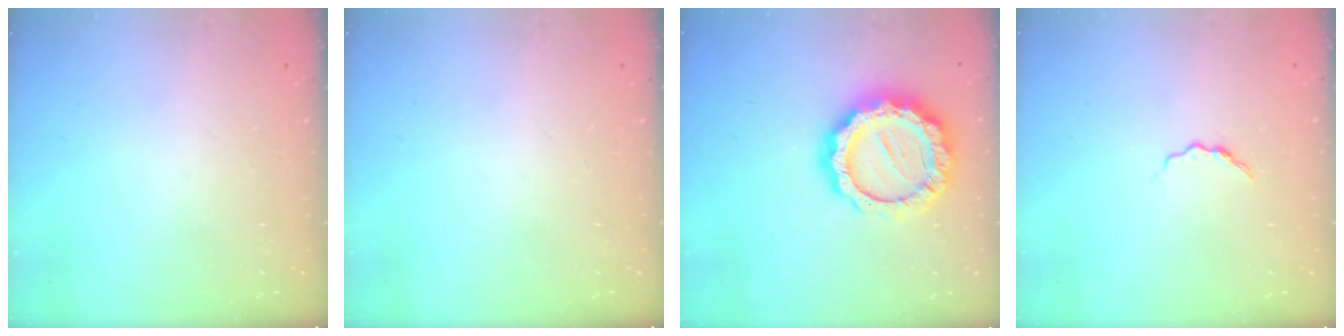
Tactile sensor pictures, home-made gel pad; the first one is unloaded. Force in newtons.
{"total": 0.0}
{"total": 18.6, "press": 18.5, "slide": 1.4}
{"total": 4.7, "press": 4.6, "slide": 0.7}